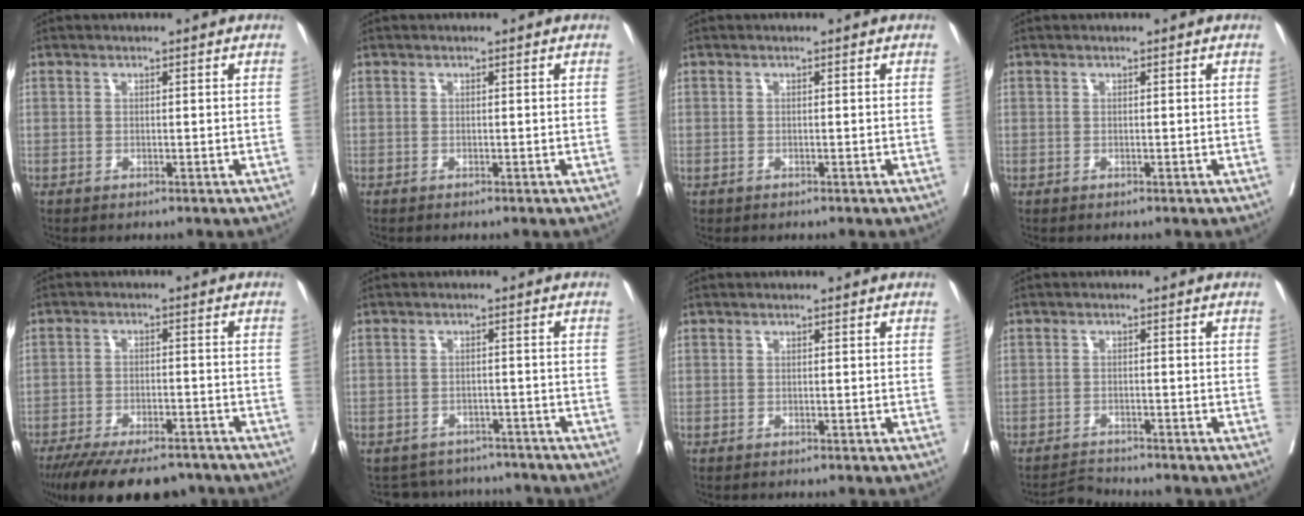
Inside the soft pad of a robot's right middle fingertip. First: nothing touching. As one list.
[{"total": 0.0}, {"total": 0.0}, {"total": 0.0}, {"total": 16.1, "force": [-13.2, 5.2, 7.7], "torque": [-0.150, -0.020, -0.189]}, {"total": 7.7, "force": [-7.3, 2.7, -0.1], "torque": [0.001, 0.017, -0.089]}, {"total": 0.0}, {"total": 2.6, "force": [-2.5, -0.3, -0.6], "torque": [0.008, -0.017, -0.041]}]